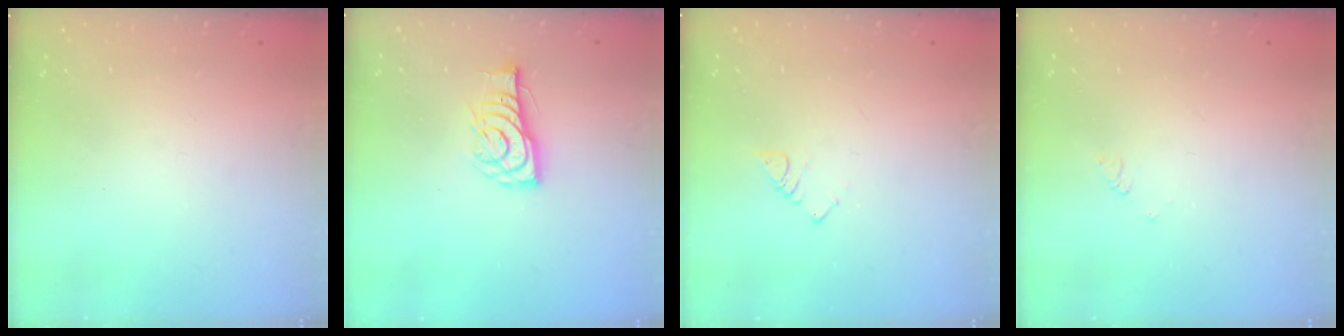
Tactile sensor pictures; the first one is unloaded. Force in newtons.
{"total": 10.5, "press": 10.5, "slide": 0.7}
{"total": 2.4, "press": 2.4, "slide": 0.4}
{"total": 1.7, "press": 1.7, "slide": 0.3}